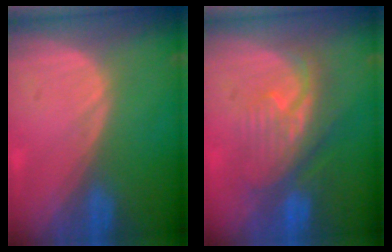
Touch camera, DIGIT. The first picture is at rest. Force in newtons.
{"total": 8.0, "press": 7.8, "slide": 1.9}